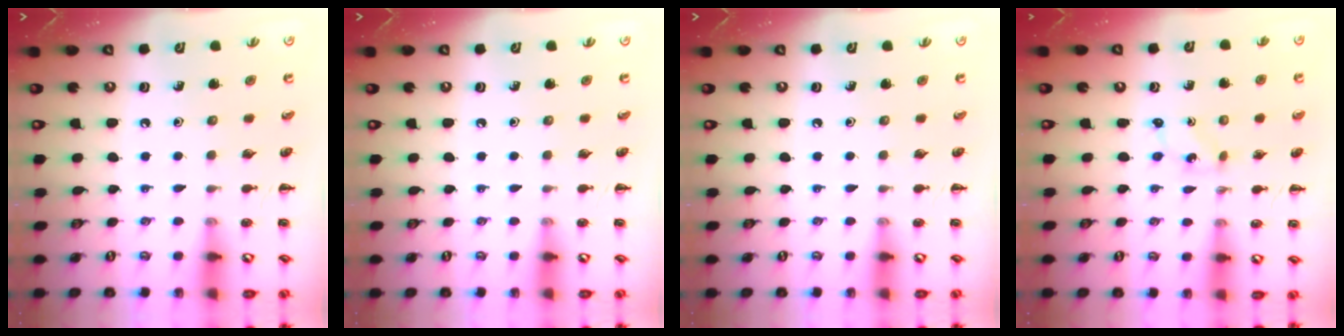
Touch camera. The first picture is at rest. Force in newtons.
{"total": 0.0}
{"total": 0.0}
{"total": 0.6, "press": 0.5, "slide": 0.3}